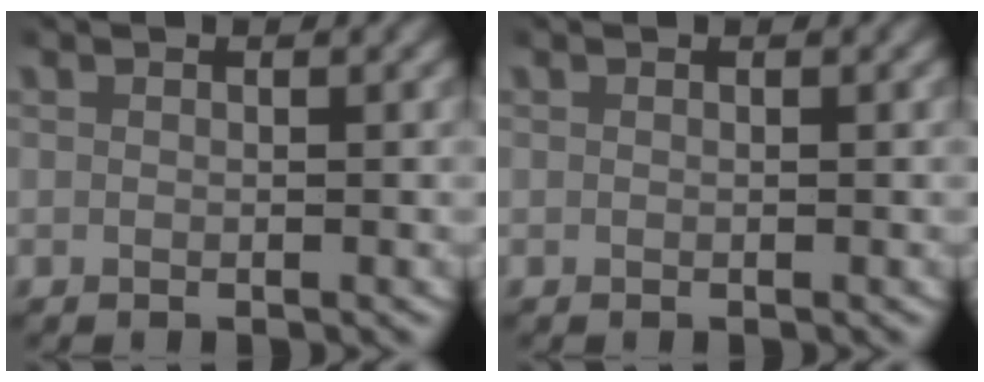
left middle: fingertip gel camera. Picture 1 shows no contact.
{"total": 0.0}